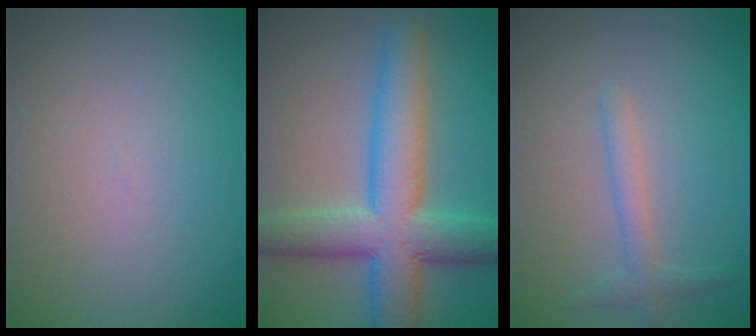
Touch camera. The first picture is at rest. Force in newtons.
{"total": 8.2, "press": 8.2, "slide": 0.3}
{"total": 1.6, "press": 1.6, "slide": 0.1}